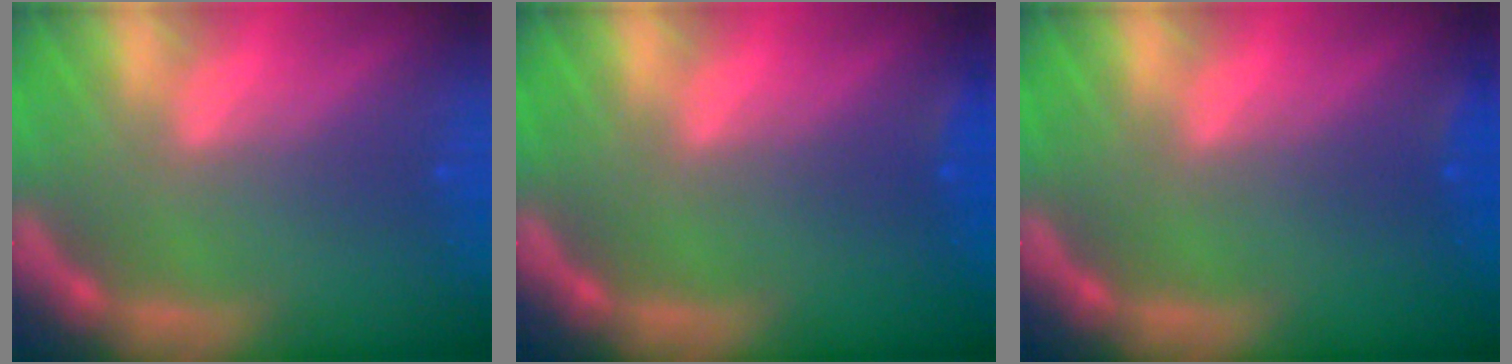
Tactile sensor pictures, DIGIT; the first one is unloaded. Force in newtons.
{"total": 0.9}
{"total": 0.9}